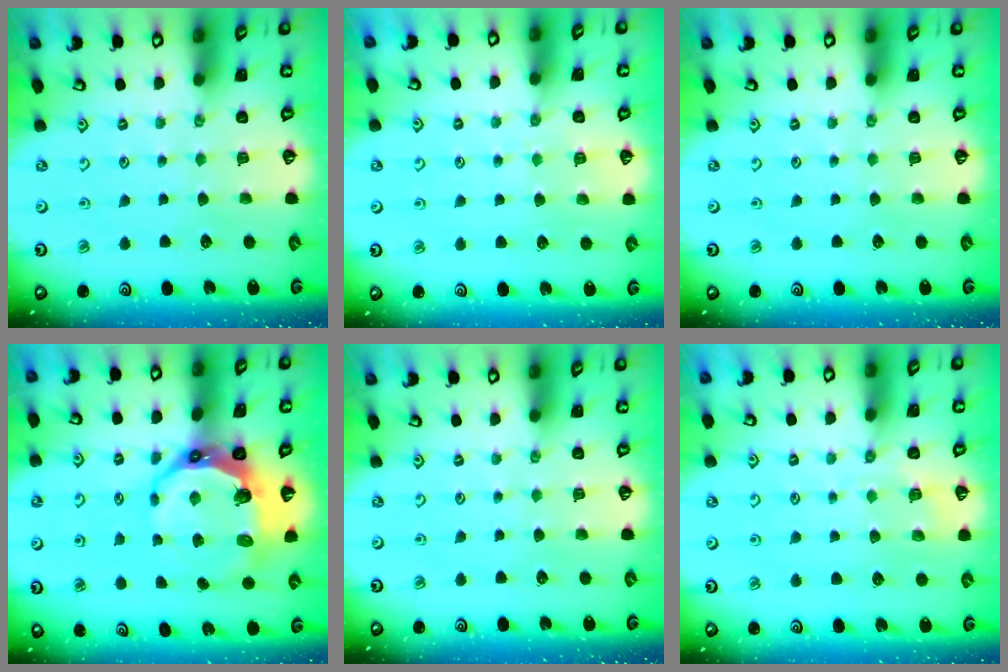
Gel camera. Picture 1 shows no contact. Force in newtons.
{"total": 5.0, "press": 5.0, "slide": 0.6}
{"total": 0.0}
{"total": 11.6, "press": 10.6, "slide": 4.9}
{"total": 0.0}
{"total": 3.3, "press": 3.0, "slide": 1.5}